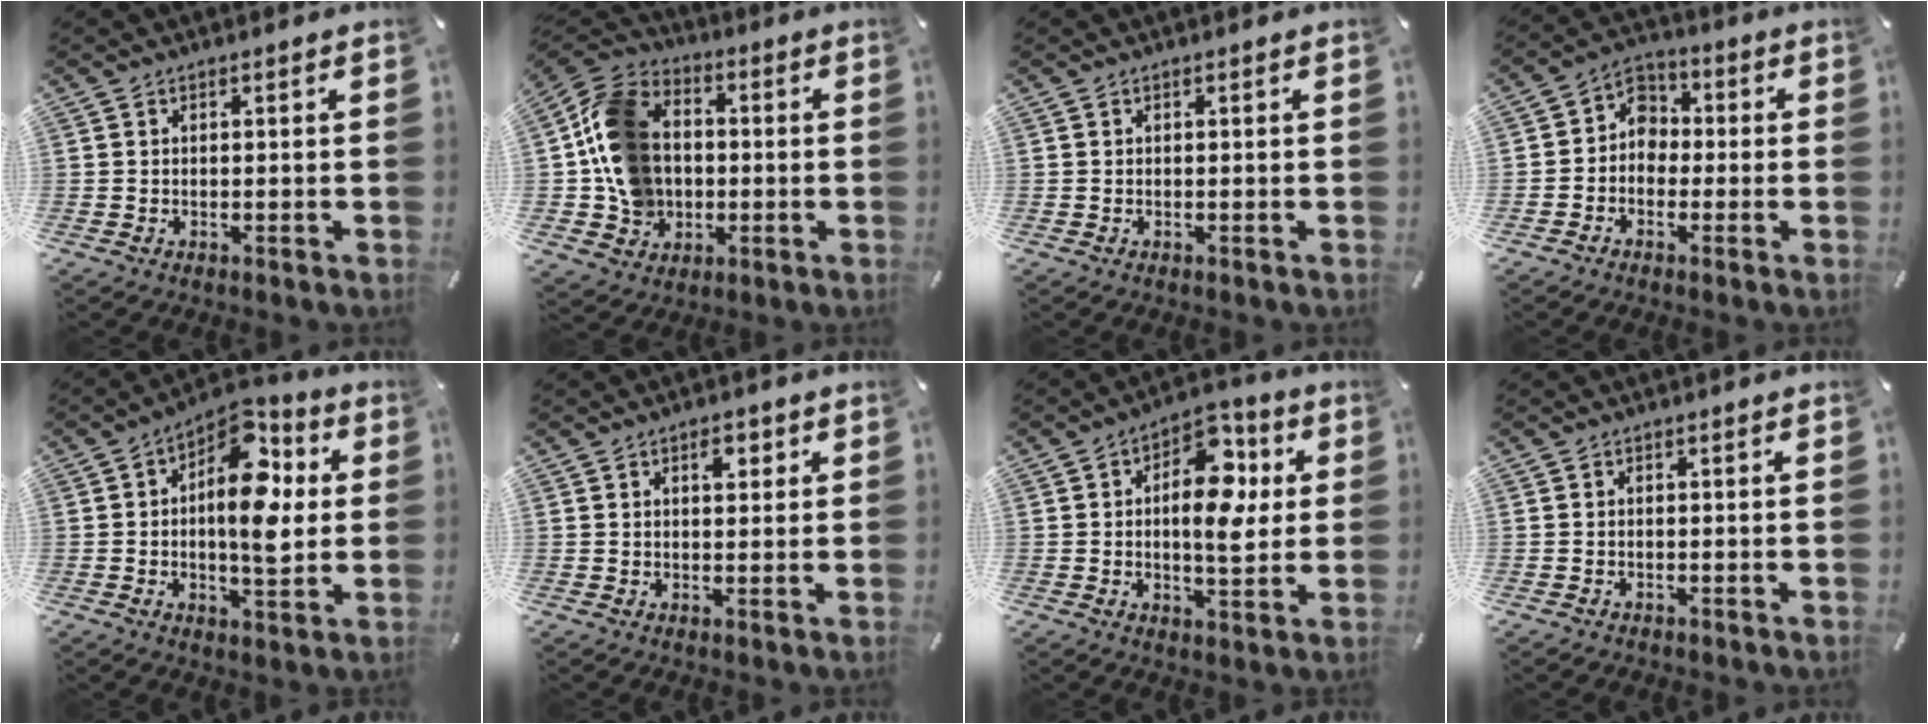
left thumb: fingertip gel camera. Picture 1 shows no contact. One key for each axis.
{"total": 14.7, "fx": -0.9, "fy": 12.9, "fz": 7.0, "tx": -0.161, "ty": 0.019, "tz": -0.011}
{"total": 0.0}
{"total": 5.8, "fx": -1.9, "fy": 5.2, "fz": 1.9, "tx": -0.045, "ty": 0.020, "tz": -0.040}
{"total": 14.6, "fx": 3.1, "fy": 8.1, "fz": 11.7, "tx": -0.168, "ty": -0.030, "tz": 0.049}
{"total": 3.3, "fx": 1.3, "fy": 2.0, "fz": 2.3, "tx": -0.017, "ty": -0.007, "tz": 0.014}
{"total": 12.5, "fx": 2.8, "fy": 7.4, "fz": 9.7, "tx": -0.124, "ty": -0.022, "tz": 0.046}
{"total": 0.5, "fx": -0.3, "fy": 0.4, "fz": 0.1, "tx": -0.002, "ty": 0.002, "tz": -0.008}